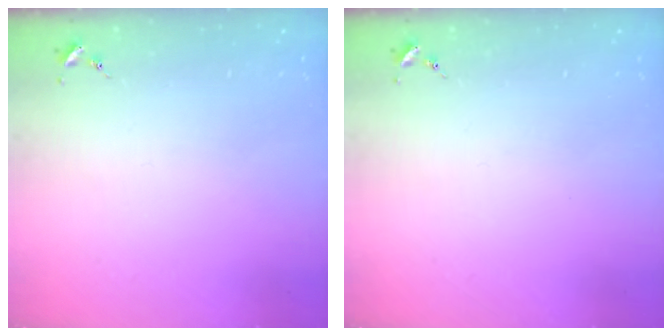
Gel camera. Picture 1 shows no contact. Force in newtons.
{"total": 0.0}